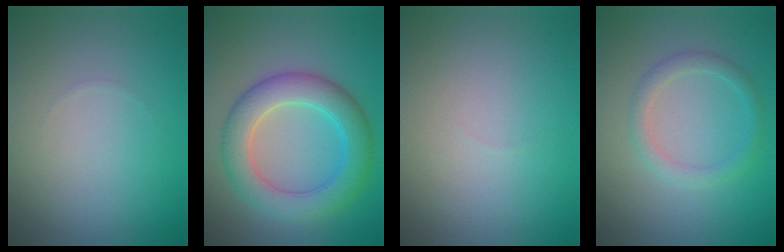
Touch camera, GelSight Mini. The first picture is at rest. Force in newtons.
{"total": 6.1, "press": 6.0, "slide": 0.2}
{"total": 0.0}
{"total": 2.1, "press": 2.1, "slide": 0.1}